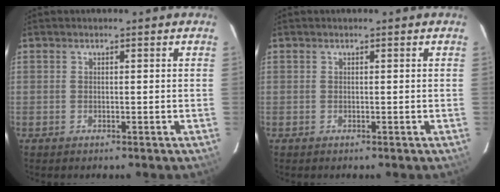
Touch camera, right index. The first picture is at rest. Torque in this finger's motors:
{"motor_torque": [-0.04, -0.07, -0.09, -0.01]}